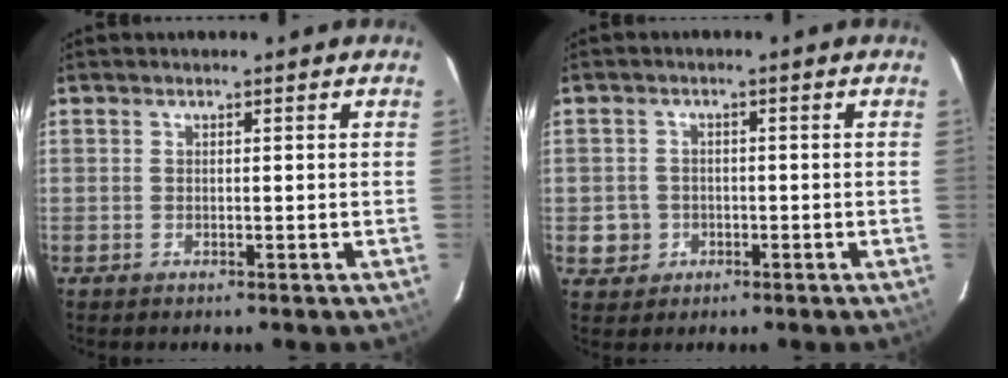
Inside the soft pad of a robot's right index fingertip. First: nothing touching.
{"total": 4.2, "force": [-1.1, 4.0, 0.5], "torque": [-0.016, 0.012, -0.010]}